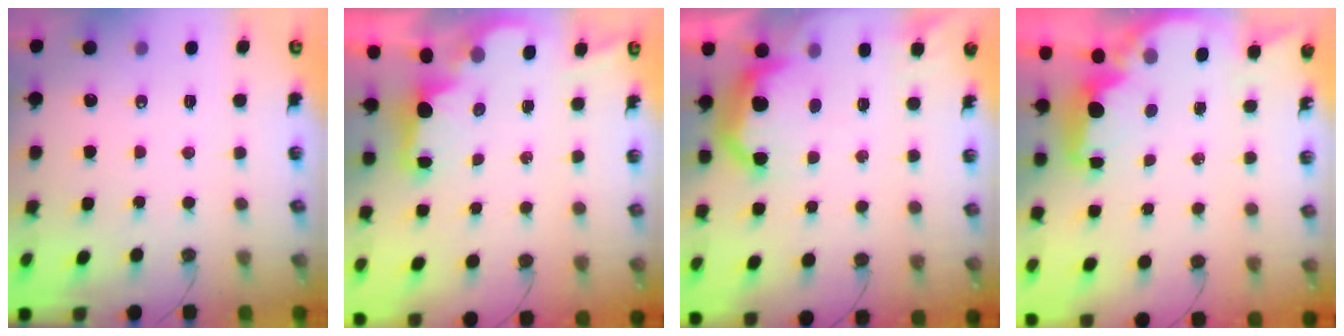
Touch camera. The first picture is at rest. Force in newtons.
{"total": 1.9, "press": 1.8, "slide": 0.7}
{"total": 10.7, "press": 10.7, "slide": 0.5}
{"total": 3.8, "press": 3.7, "slide": 0.6}